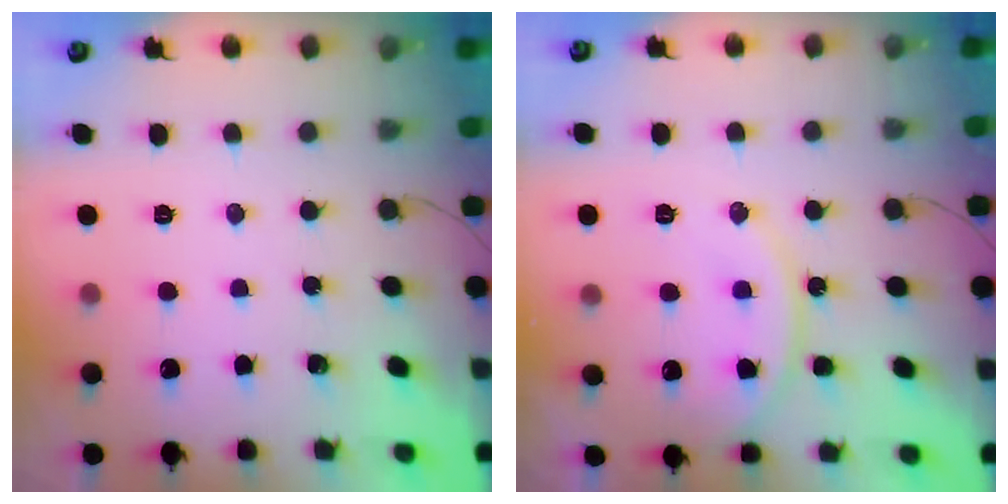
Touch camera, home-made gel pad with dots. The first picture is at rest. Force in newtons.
{"total": 15.6, "press": 15.2, "slide": 3.6}